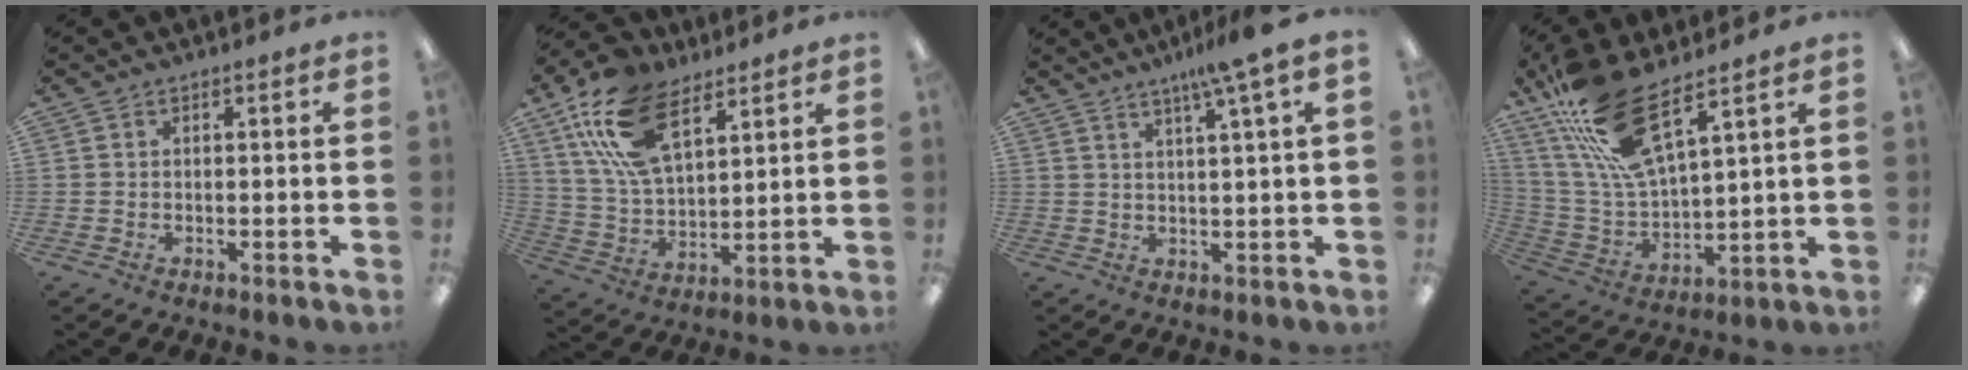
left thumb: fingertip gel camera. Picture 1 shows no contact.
{"total": 18.6, "force": [10.4, 9.6, 12.0], "torque": [-0.260, -0.023, 0.188]}
{"total": 6.9, "force": [4.6, -0.5, 5.2], "torque": [-0.097, -0.015, 0.073]}
{"total": 17.8, "force": [12.4, 5.3, 11.6], "torque": [-0.256, -0.065, 0.221]}